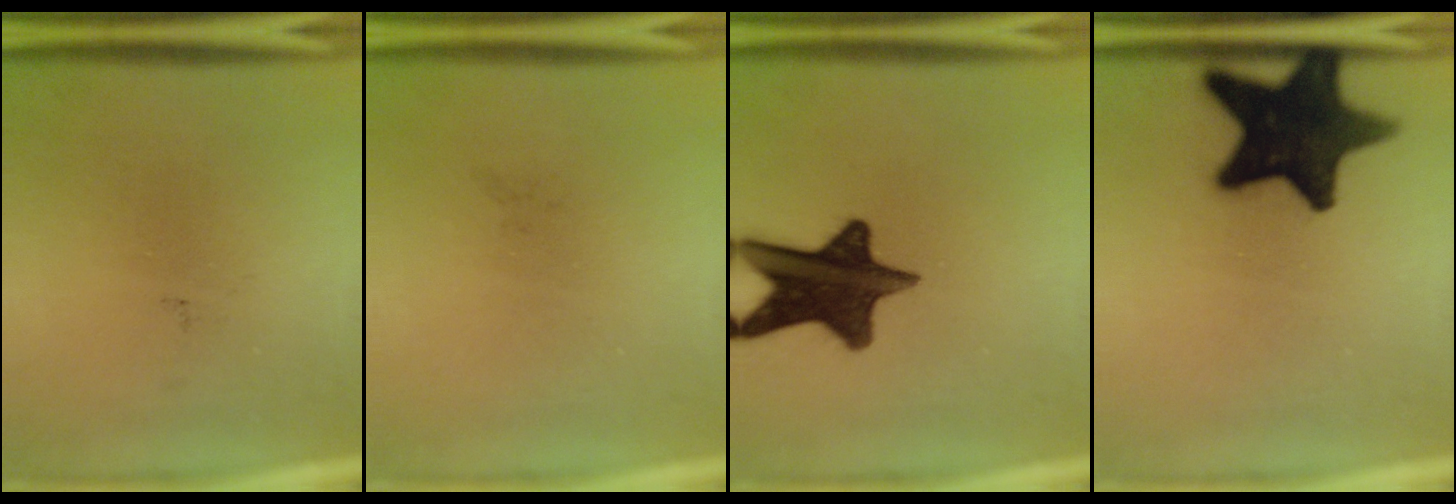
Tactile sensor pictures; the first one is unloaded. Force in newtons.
{"total": 0.0}
{"total": 15.7}
{"total": 16.2}